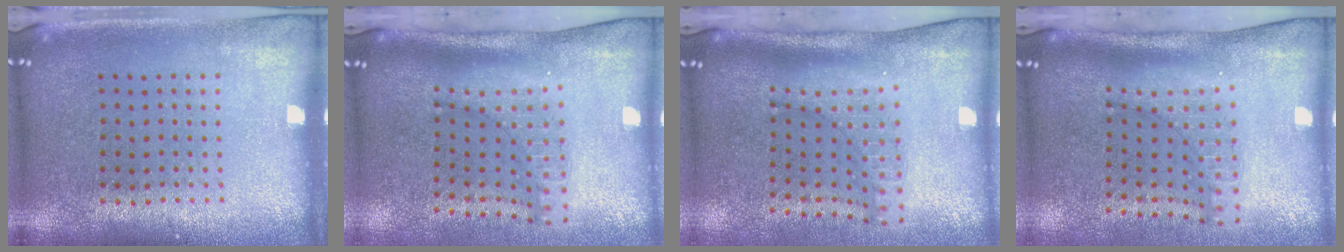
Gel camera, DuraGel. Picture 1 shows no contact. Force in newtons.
{"total": 2.0, "press": 1.5, "slide": 1.3}
{"total": 2.1, "press": 1.5, "slide": 1.4}
{"total": 2.1, "press": 1.5, "slide": 1.5}